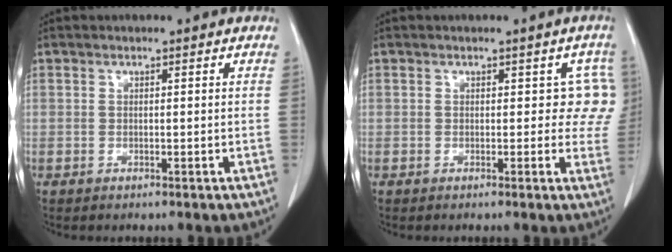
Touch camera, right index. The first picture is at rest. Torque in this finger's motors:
{"motor_torque": [0.09, 0.04, 0.06, 0.00]}